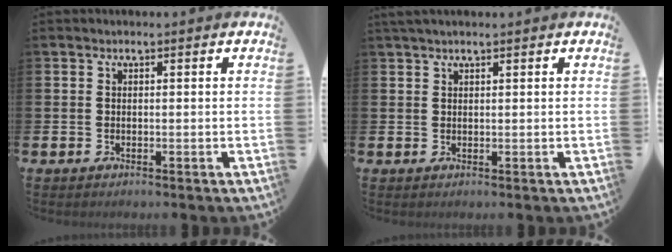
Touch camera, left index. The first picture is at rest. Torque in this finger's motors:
{"motor_torque": [0.99, -1.14, 0.24, 0.03]}